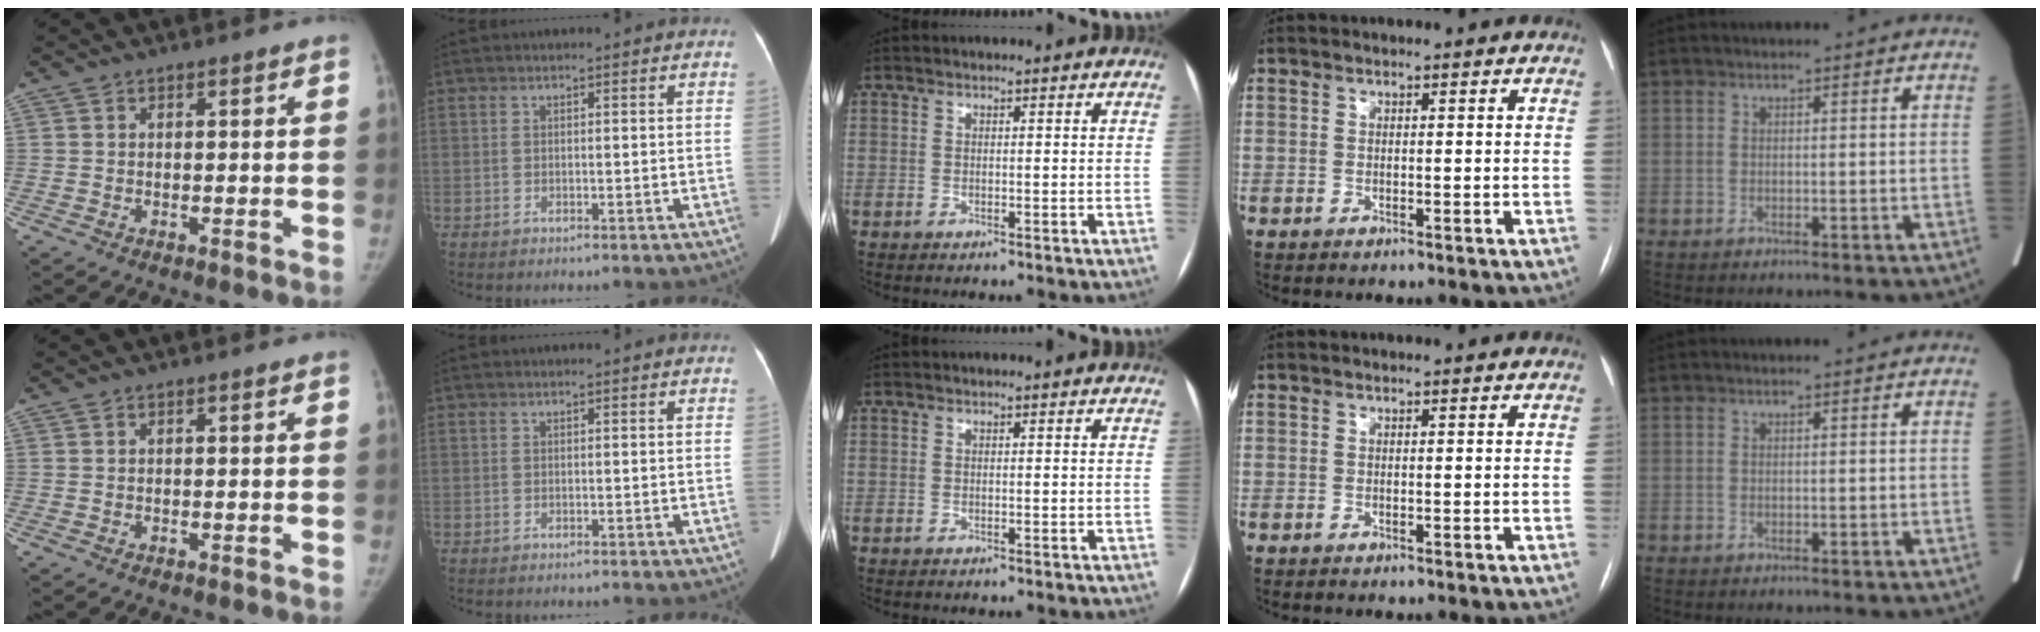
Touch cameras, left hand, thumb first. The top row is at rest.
{}